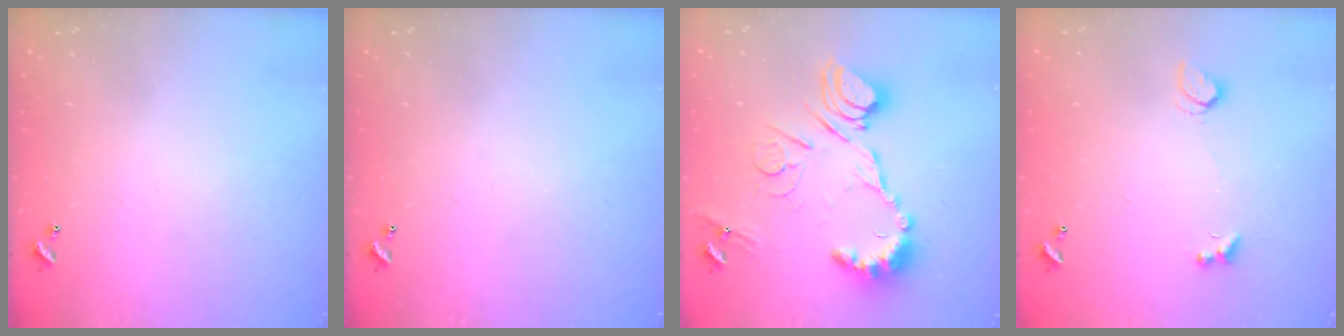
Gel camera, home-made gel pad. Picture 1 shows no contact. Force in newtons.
{"total": 0.0}
{"total": 15.6, "press": 15.5, "slide": 1.7}
{"total": 2.3, "press": 1.9, "slide": 1.1}